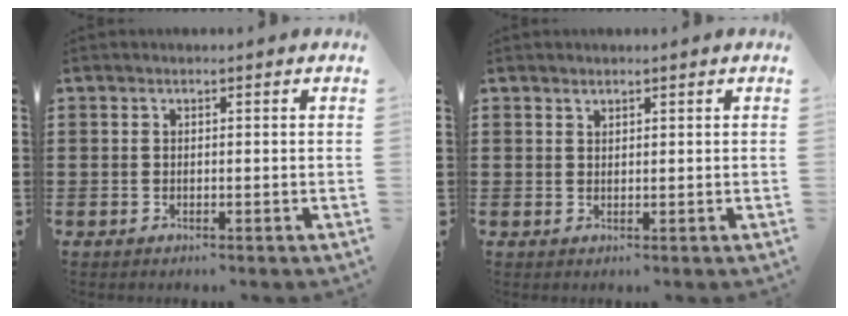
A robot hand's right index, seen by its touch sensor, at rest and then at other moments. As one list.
[{"total": 1.0, "force": [0.9, 0.4, 0.0], "torque": [-0.001, 0.000, 0.019]}]